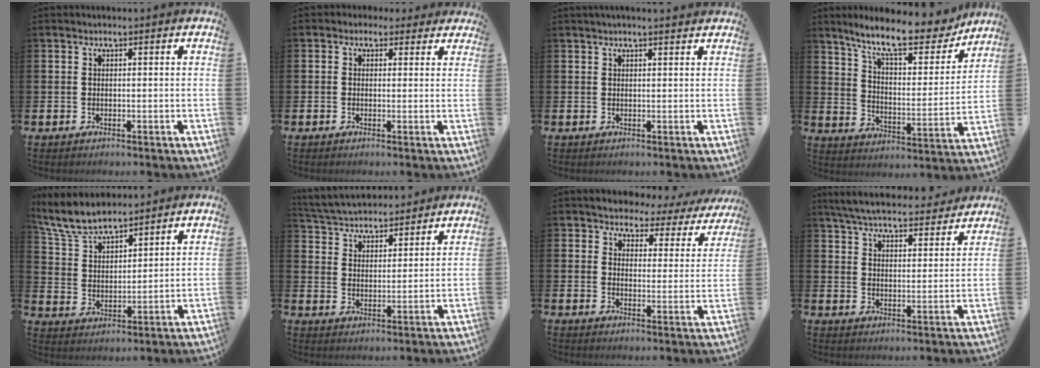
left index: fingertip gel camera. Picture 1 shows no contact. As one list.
[{"total": 1.5, "force": [0.9, 1.1, 0.0], "torque": [-0.006, 0.004, 0.015]}, {"total": 1.3, "force": [1.1, -0.1, 0.5], "torque": [-0.003, -0.004, 0.019]}, {"total": 11.4, "force": [9.8, 2.9, 5.1], "torque": [-0.115, -0.062, 0.166]}, {"total": 7.7, "force": [7.1, 1.9, 2.3], "torque": [-0.074, -0.027, 0.131]}, {"total": 5.1, "force": [5.0, 1.2, 0.0], "torque": [-0.024, -0.030, 0.088]}, {"total": 3.0, "force": [2.7, 1.4, 0.1], "torque": [-0.020, -0.029, 0.038]}, {"total": 6.6, "force": [6.3, 1.1, 1.6], "torque": [-0.048, -0.040, 0.112]}]